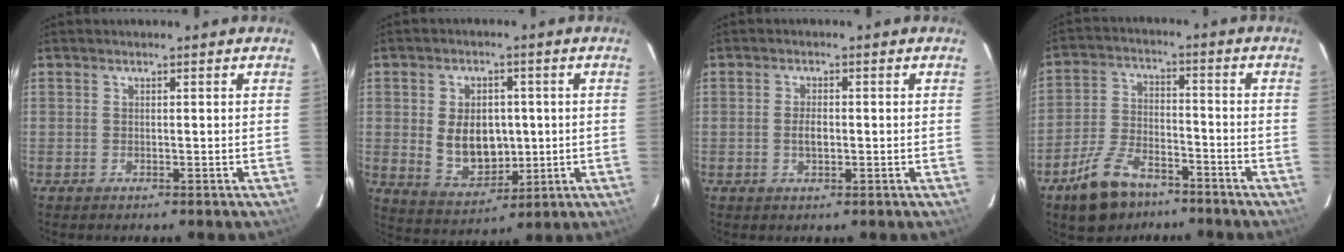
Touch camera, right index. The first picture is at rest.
{"total": 10.1, "force": [0.2, 7.1, 7.2], "torque": [-0.143, 0.000, 0.025]}
{"total": 2.5, "force": [-0.3, 1.3, 2.2], "torque": [-0.040, 0.001, -0.005]}
{"total": 11.6, "force": [-8.1, 5.8, 6.0], "torque": [-0.140, 0.003, -0.142]}